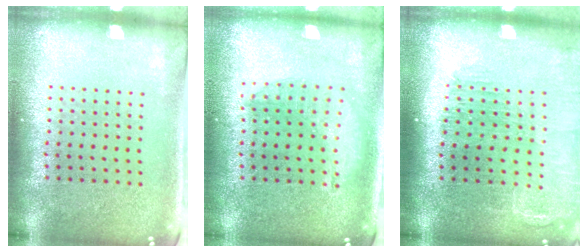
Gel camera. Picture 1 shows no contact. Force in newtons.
{"total": 1.4, "press": 1.4, "slide": 0.4}
{"total": 1.4, "press": 1.4, "slide": 0.1}